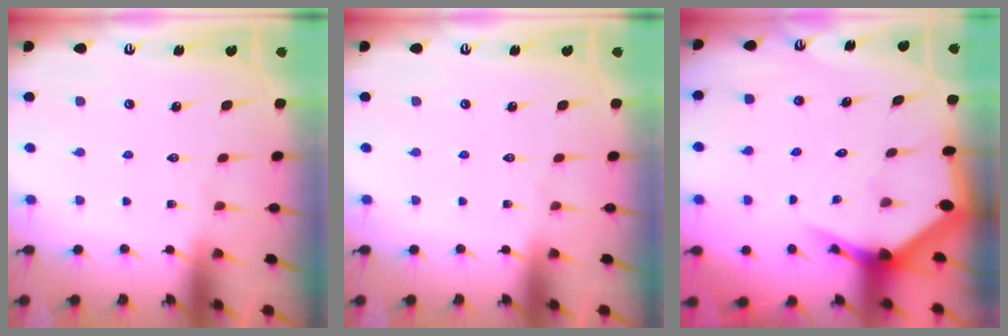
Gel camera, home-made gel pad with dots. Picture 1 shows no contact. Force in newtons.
{"total": 0.0}
{"total": 5.0, "press": 4.9, "slide": 0.8}